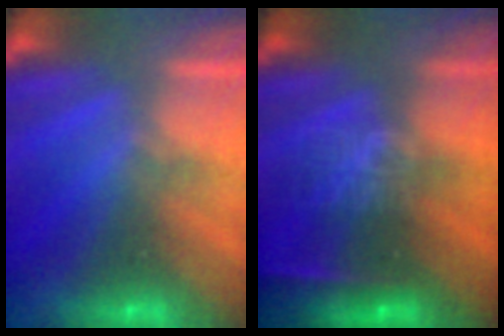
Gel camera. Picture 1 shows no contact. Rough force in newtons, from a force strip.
{"total": 9.0}